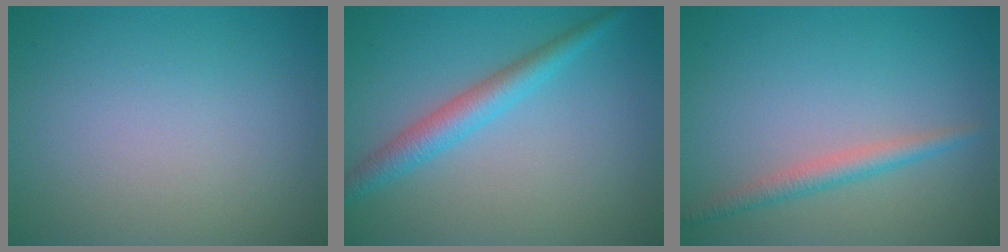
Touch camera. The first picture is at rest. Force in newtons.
{"total": 3.2, "press": 3.2, "slide": 0.1}
{"total": 2.2, "press": 2.1, "slide": 0.0}